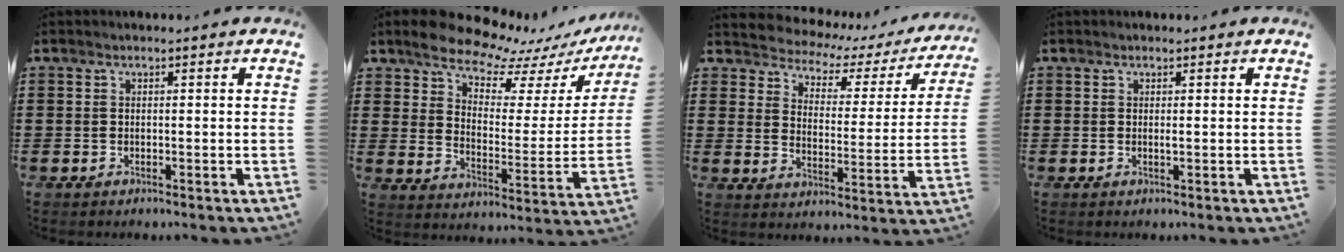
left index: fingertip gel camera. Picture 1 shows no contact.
{"total": 8.2, "force": [7.6, 2.1, 2.2], "torque": [-0.063, -0.061, 0.130]}
{"total": 2.8, "force": [2.5, 1.1, 0.4], "torque": [-0.031, -0.024, 0.031]}
{"total": 0.6, "force": [0.0, 0.0, 0.6], "torque": [-0.012, -0.004, 0.001]}